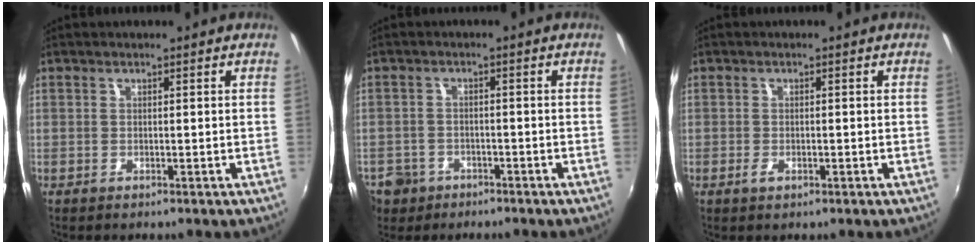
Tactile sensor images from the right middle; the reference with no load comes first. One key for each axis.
{"total": 7.8, "fx": -4.3, "fy": 6.1, "fz": 2.3, "tx": -0.079, "ty": 0.007, "tz": -0.066}
{"total": 1.7, "fx": -0.9, "fy": 0.8, "fz": 1.1, "tx": -0.023, "ty": -0.002, "tz": -0.016}